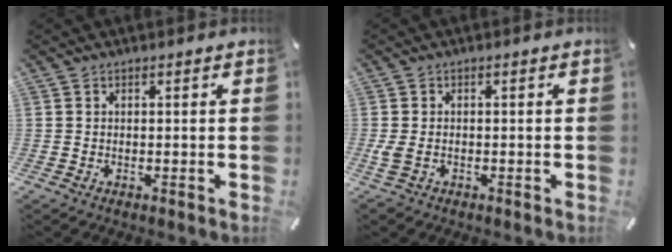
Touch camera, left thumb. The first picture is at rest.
{"total": 3.1, "force": [-0.7, 2.2, 2.1], "torque": [-0.051, -0.003, -0.012]}